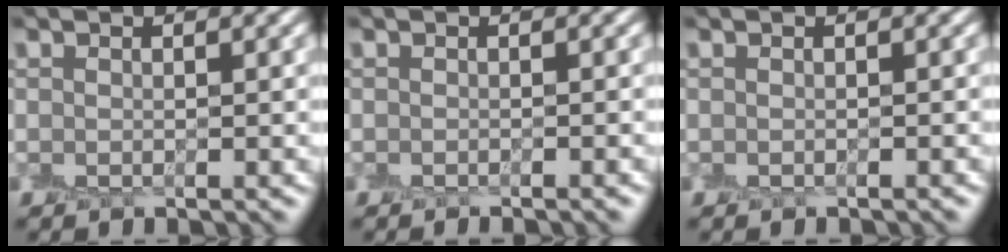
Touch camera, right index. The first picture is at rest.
{"total": 0.9, "force": [-0.9, -0.2, 0.2], "torque": [0.003, -0.005, -0.011]}
{"total": 0.6, "force": [-0.5, -0.2, 0.1], "torque": [-0.002, -0.004, -0.009]}